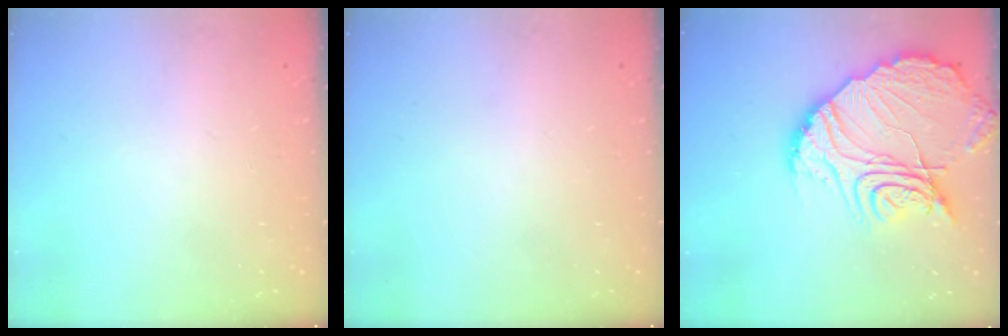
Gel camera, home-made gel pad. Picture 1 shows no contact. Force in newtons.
{"total": 0.0}
{"total": 20.3, "press": 20.2, "slide": 1.7}